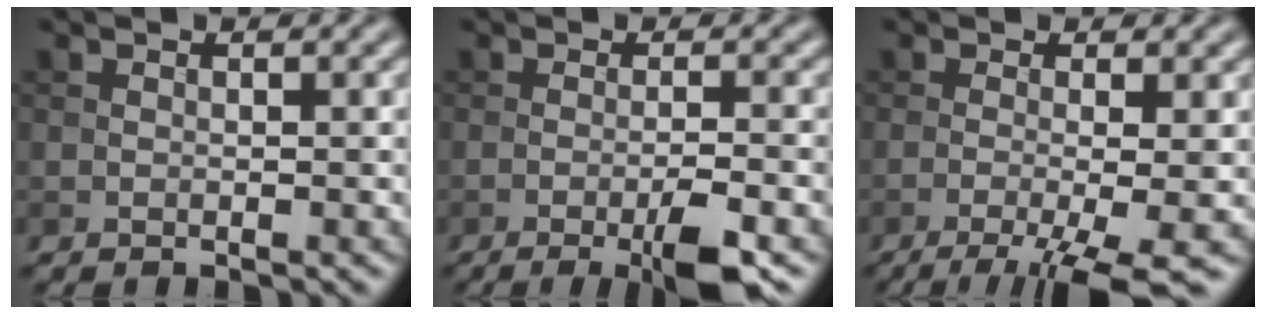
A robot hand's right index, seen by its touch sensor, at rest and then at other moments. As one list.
[{"total": 4.7, "force": [-2.1, 0.8, 4.1], "torque": [-0.065, -0.002, -0.037]}, {"total": 7.3, "force": [-3.1, 1.8, 6.3], "torque": [-0.090, -0.012, -0.047]}]